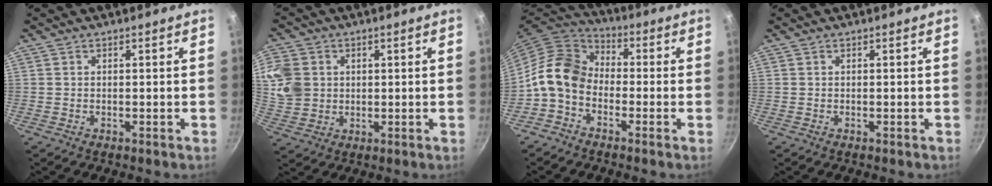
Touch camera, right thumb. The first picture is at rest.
{"total": 10.7, "force": [2.1, 9.2, 4.9], "torque": [-0.090, -0.004, 0.041]}
{"total": 10.8, "force": [-2.5, 8.1, 6.7], "torque": [-0.097, 0.040, -0.072]}
{"total": 0.0}